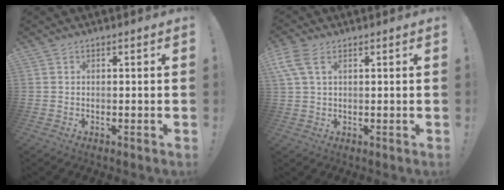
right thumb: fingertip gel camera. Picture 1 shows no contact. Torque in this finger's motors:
{"motor_torque": [0.59, 0.59, 0.18, -0.25, 0.06]}